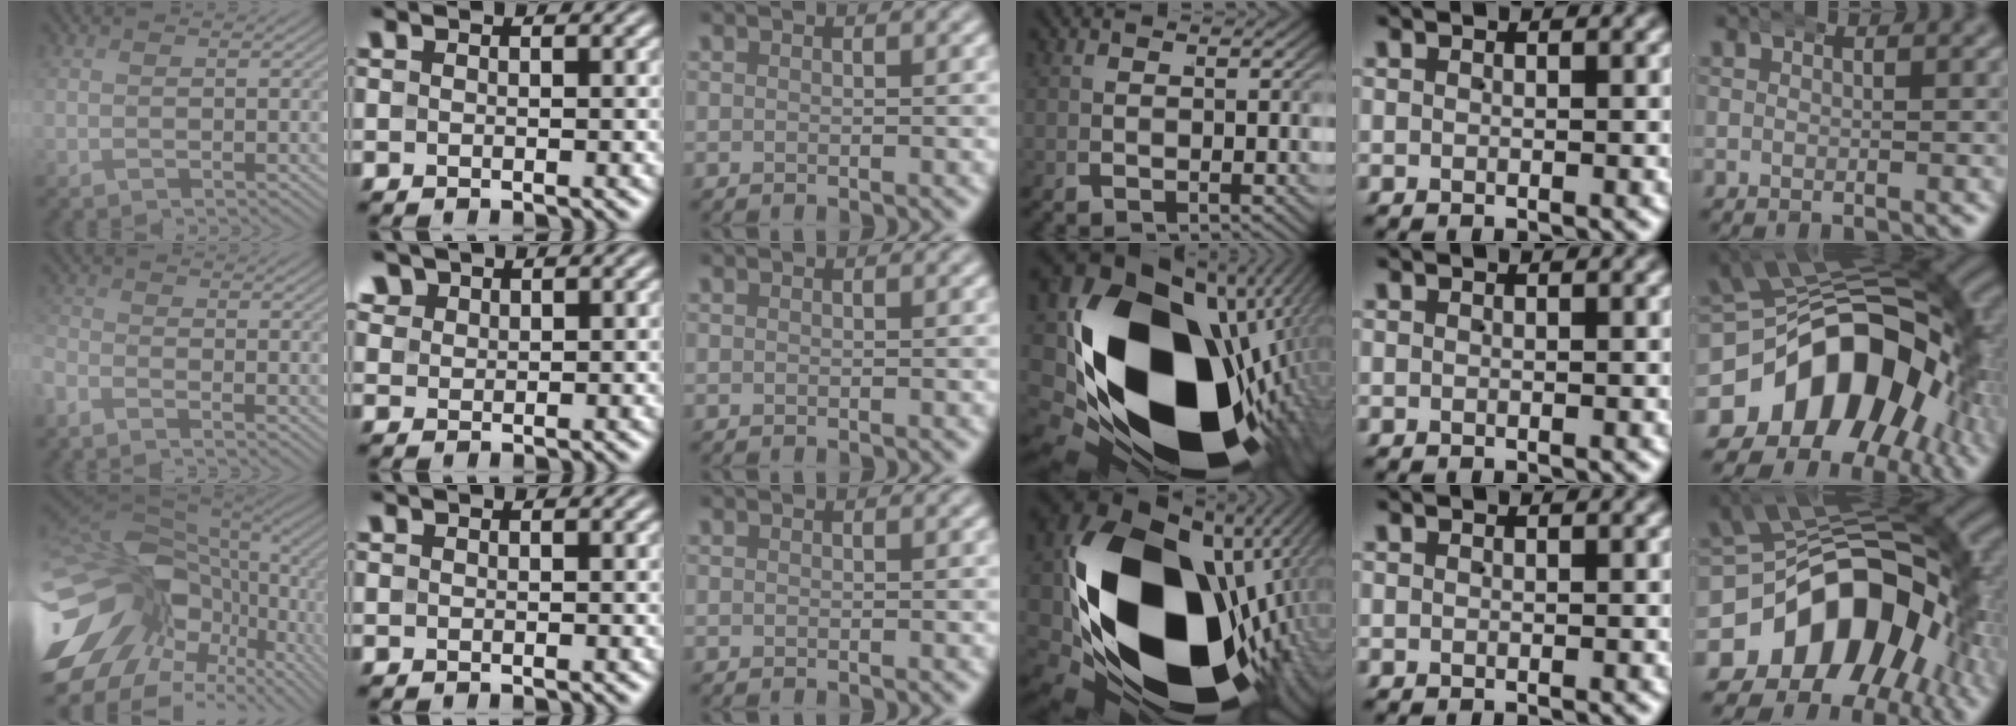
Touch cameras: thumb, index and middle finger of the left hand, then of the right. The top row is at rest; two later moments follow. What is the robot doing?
{"motion": "wrap", "object": "arm wrap"}